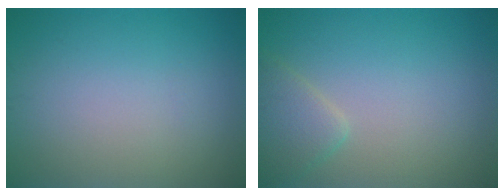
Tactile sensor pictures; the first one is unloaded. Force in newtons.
{"total": 2.4, "press": 2.4, "slide": 0.2}